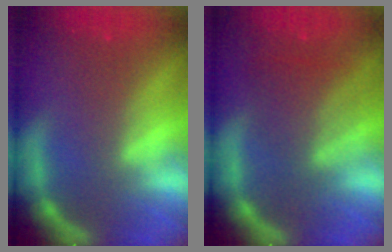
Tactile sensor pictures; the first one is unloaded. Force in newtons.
{"total": 5.0}